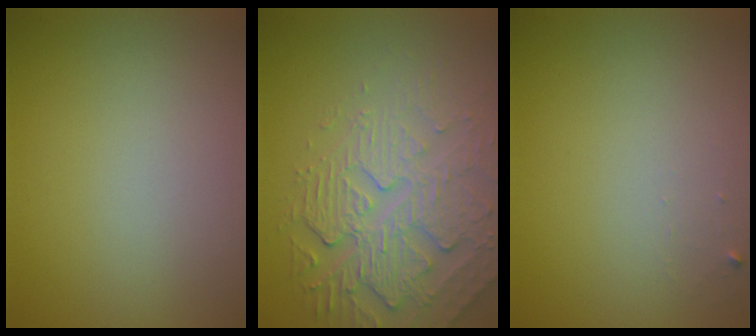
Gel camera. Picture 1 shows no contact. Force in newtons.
{"total": 4.7, "press": 4.3, "slide": 1.9}
{"total": 0.6, "press": 0.6, "slide": 0.1}